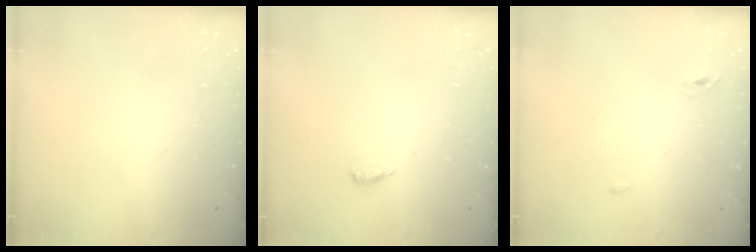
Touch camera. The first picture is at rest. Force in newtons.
{"total": 3.1, "press": 3.0, "slide": 0.6}
{"total": 2.4, "press": 2.2, "slide": 1.0}